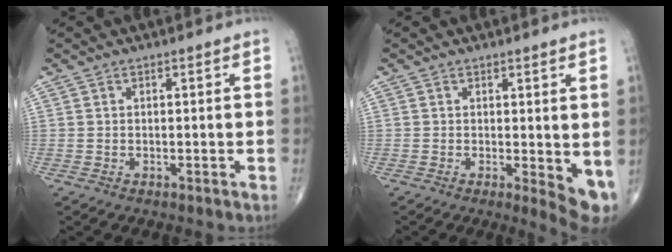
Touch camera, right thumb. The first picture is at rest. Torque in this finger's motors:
{"motor_torque": [0.27, 0.66, 0.75, -0.12, 0.04]}